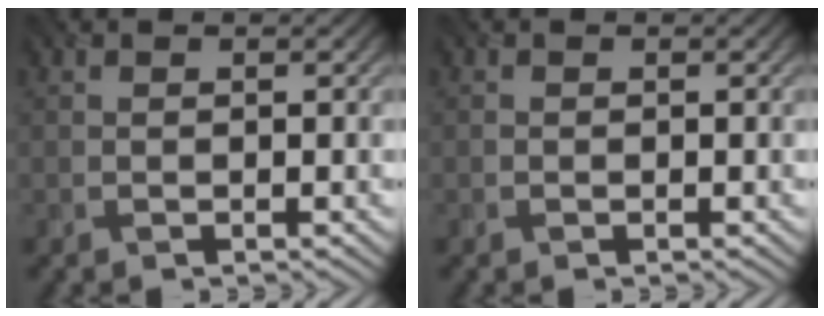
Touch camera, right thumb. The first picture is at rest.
{"total": 0.0}